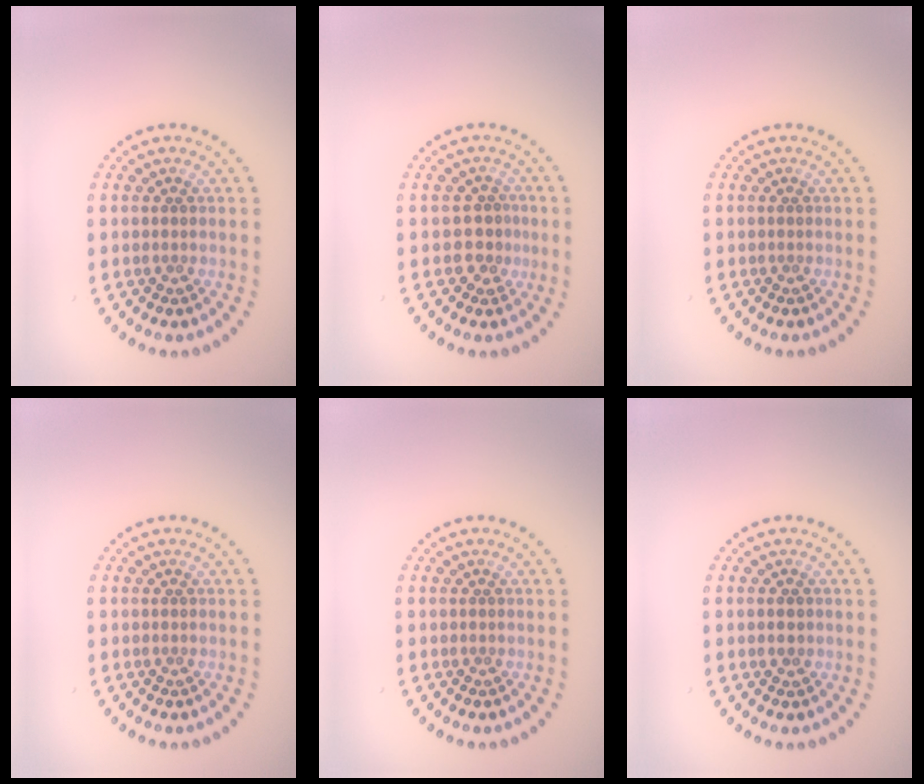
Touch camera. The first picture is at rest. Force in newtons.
{"total": 2.0, "press": 1.8, "slide": 0.9}
{"total": 0.0}
{"total": 0.0}
{"total": 0.0}
{"total": 1.7, "press": 1.7, "slide": 0.0}